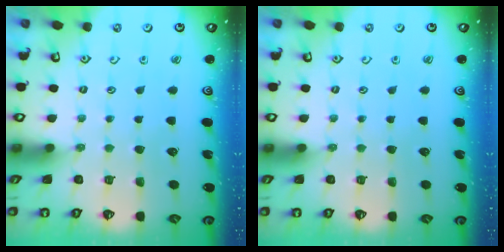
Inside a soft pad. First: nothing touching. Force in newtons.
{"total": 0.0}